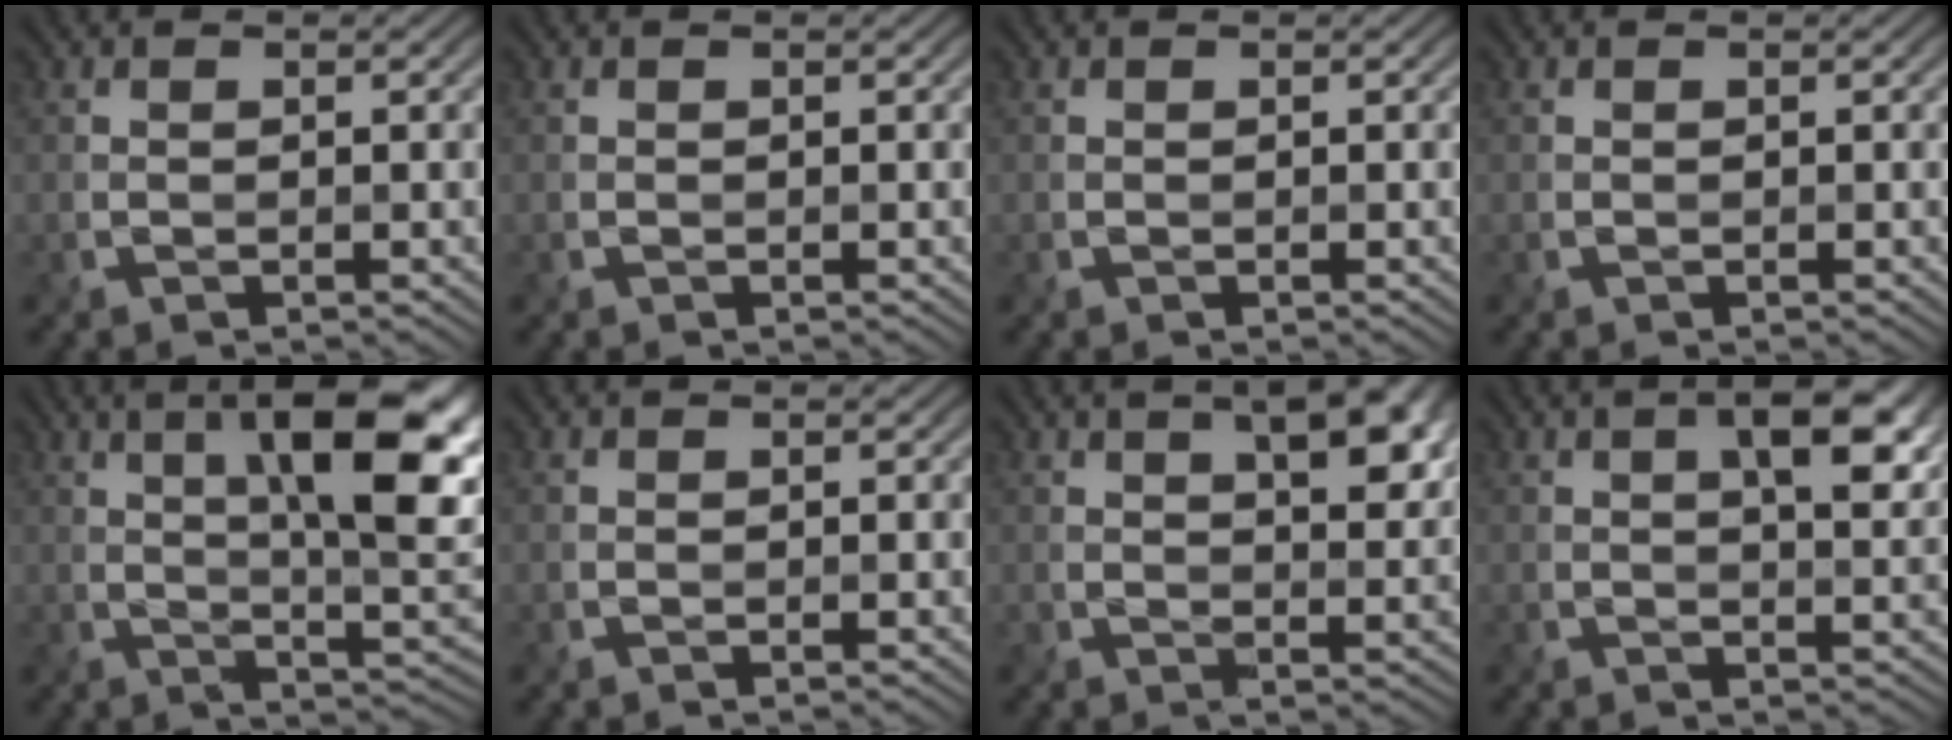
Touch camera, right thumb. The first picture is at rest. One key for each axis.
{"total": 0.0}
{"total": 0.0}
{"total": 0.0}
{"total": 14.2, "fx": 4.7, "fy": 3.8, "fz": 12.8, "tx": -0.189, "ty": 0.000, "tz": 0.073}
{"total": 0.0}
{"total": 7.0, "fx": 2.8, "fy": 2.9, "fz": 5.8, "tx": -0.087, "ty": 0.010, "tz": 0.043}
{"total": 6.5, "fx": 2.1, "fy": 2.7, "fz": 5.6, "tx": -0.085, "ty": 0.005, "tz": 0.032}